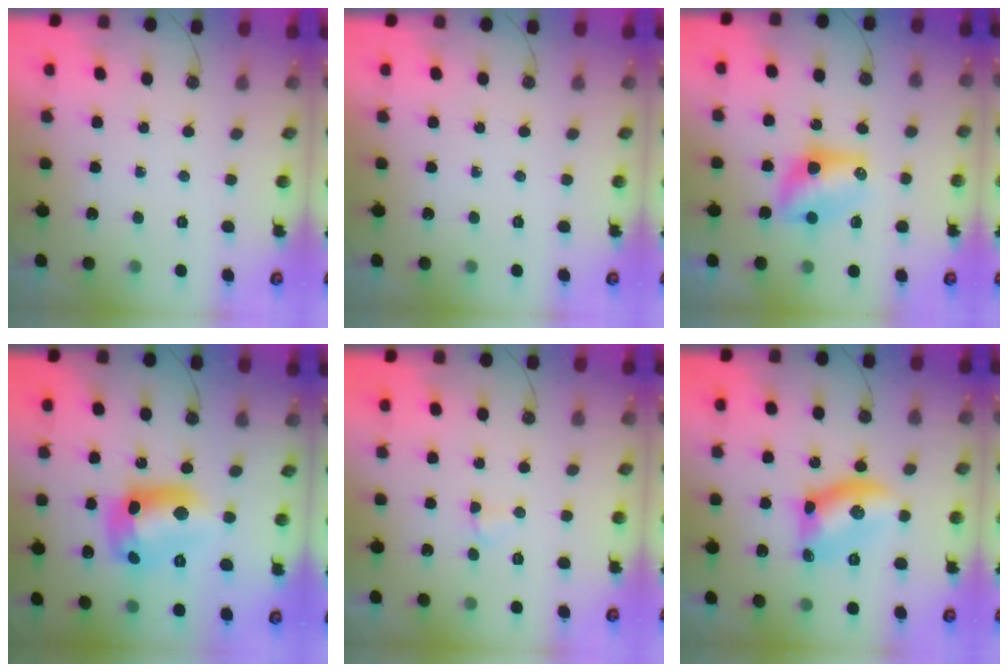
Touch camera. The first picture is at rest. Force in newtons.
{"total": 0.0}
{"total": 7.4, "press": 7.4, "slide": 0.5}
{"total": 14.4, "press": 14.4, "slide": 0.9}
{"total": 2.9, "press": 2.8, "slide": 0.6}
{"total": 11.7, "press": 11.7, "slide": 0.5}